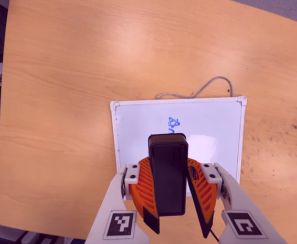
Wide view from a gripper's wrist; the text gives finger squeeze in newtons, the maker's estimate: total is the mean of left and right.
{"total": 9.7, "left": 9.9, "right": 9.6}